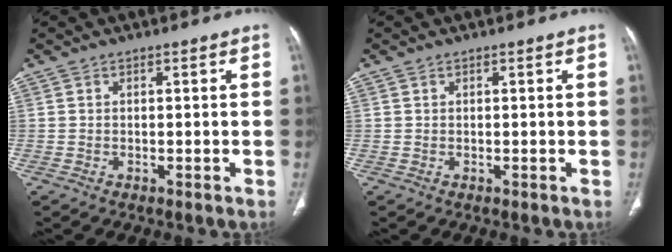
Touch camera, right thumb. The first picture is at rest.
{"total": 0.0}